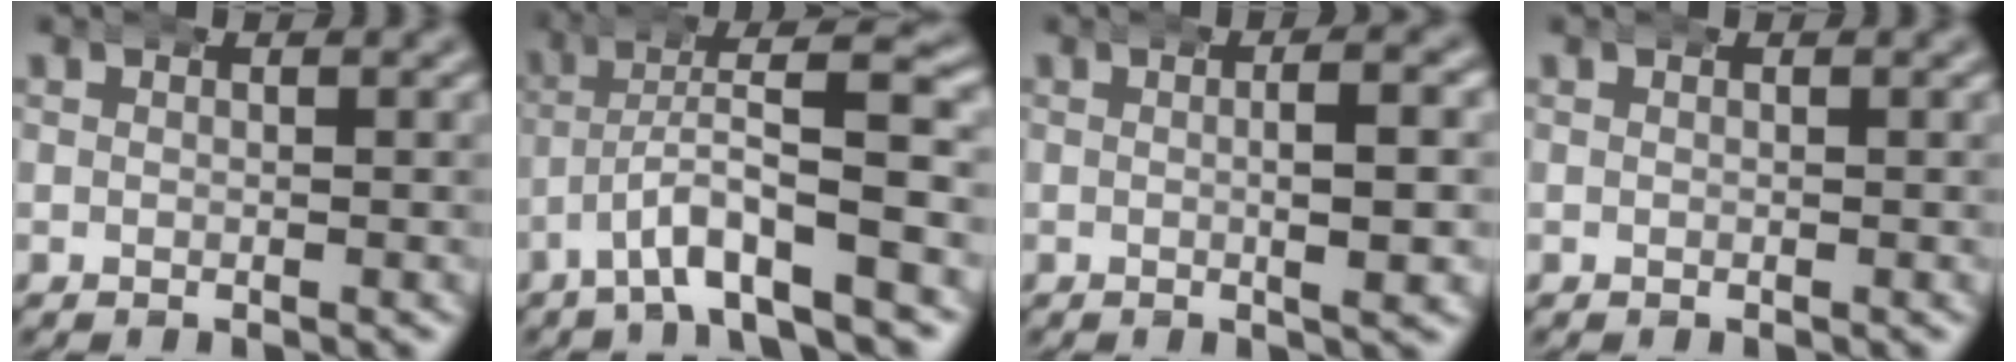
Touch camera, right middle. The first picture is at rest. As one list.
[{"total": 6.6, "force": [-1.5, 1.9, 6.2], "torque": [-0.103, 0.006, -0.023]}, {"total": 3.1, "force": [0.3, 0.4, 3.0], "torque": [-0.042, 0.012, -0.003]}, {"total": 0.0}]